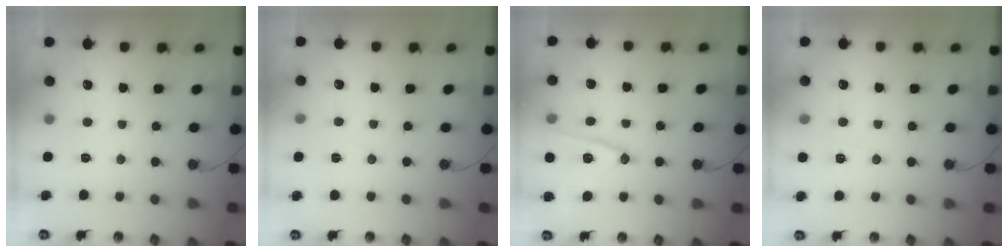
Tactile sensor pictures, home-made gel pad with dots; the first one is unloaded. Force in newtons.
{"total": 3.7, "press": 2.2, "slide": 3.0}
{"total": 12.3, "press": 12.3, "slide": 0.2}
{"total": 3.5, "press": 3.1, "slide": 1.6}